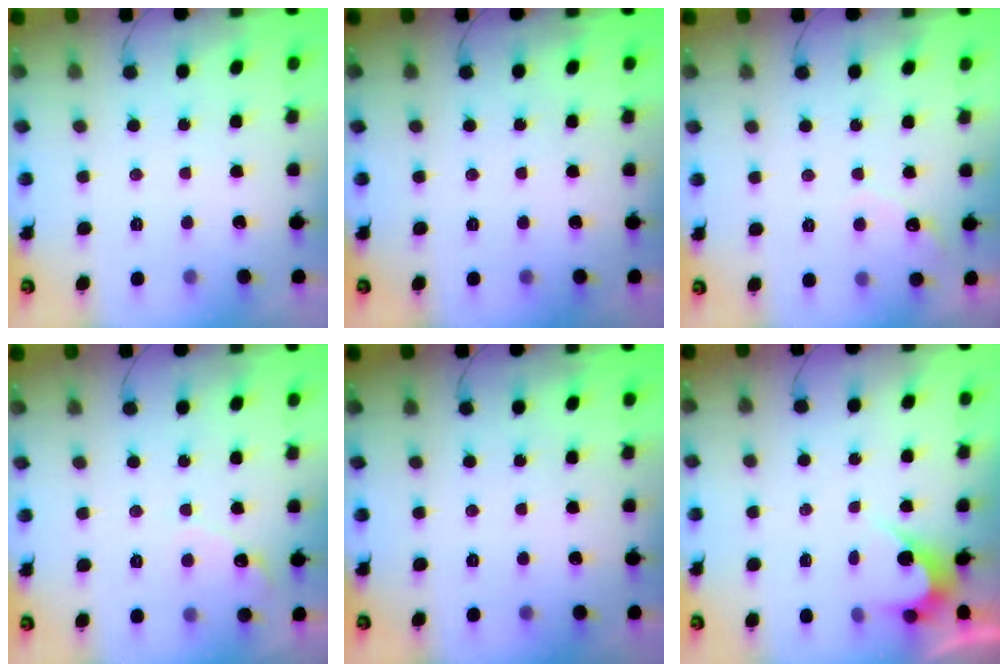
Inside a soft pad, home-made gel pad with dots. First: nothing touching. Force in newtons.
{"total": 0.0}
{"total": 3.4, "press": 3.4, "slide": 0.2}
{"total": 4.5, "press": 4.5, "slide": 0.3}
{"total": 0.0}
{"total": 2.4, "press": 2.4, "slide": 0.1}